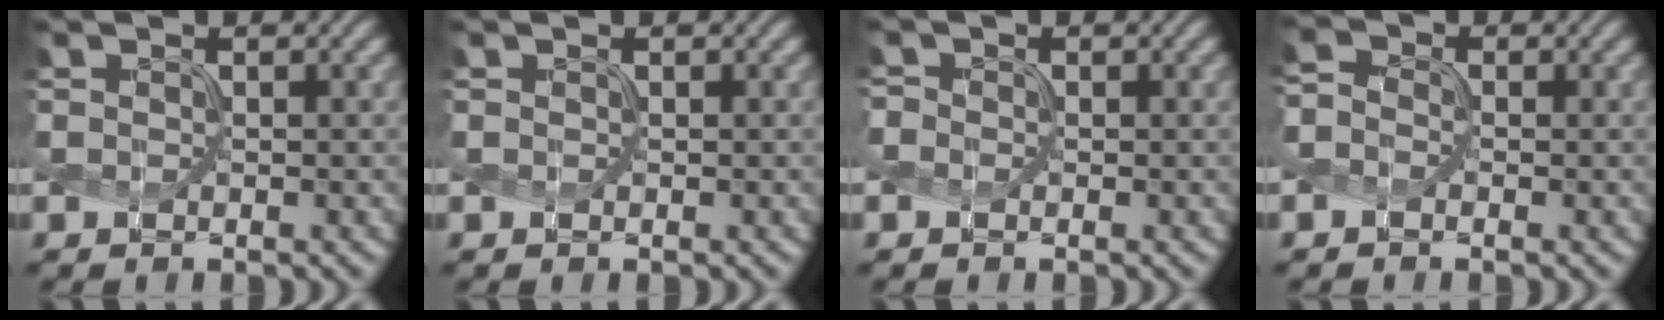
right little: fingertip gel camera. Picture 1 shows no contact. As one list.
[{"total": 0.0}, {"total": 0.7, "force": [-0.5, 0.5, 0.2], "torque": [-0.008, 0.002, -0.016]}, {"total": 1.5, "force": [-0.7, 1.0, 0.8], "torque": [-0.024, 0.004, -0.024]}]